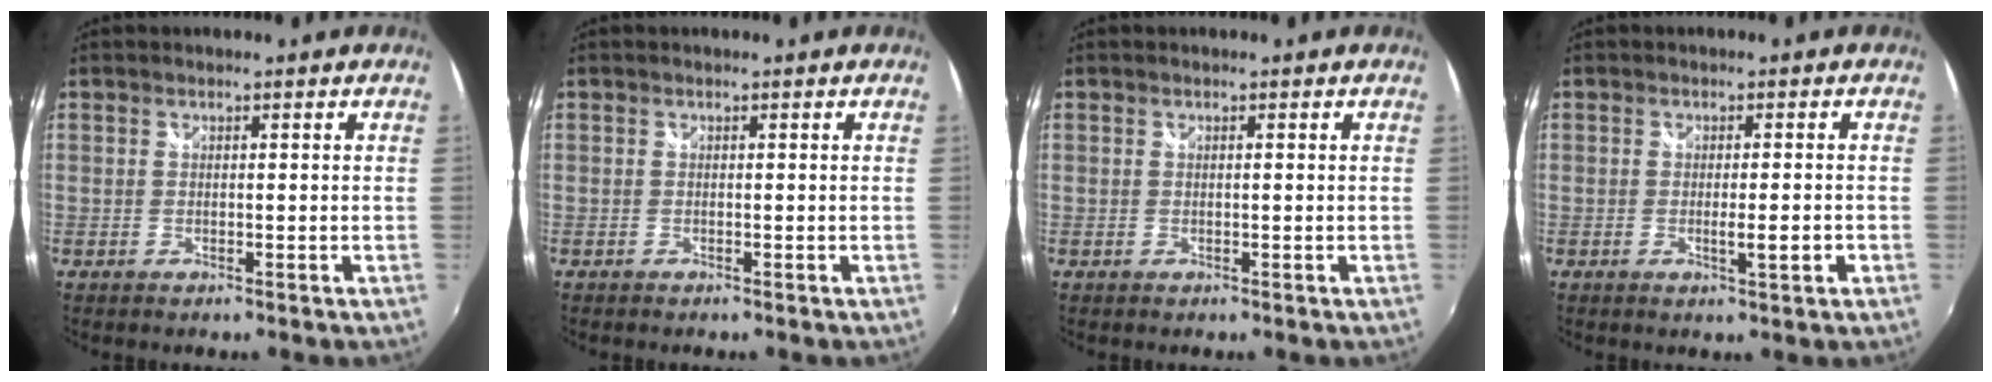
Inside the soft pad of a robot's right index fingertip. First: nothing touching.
{"total": 0.0}
{"total": 0.0}
{"total": 3.4, "force": [-0.9, 0.3, 3.3], "torque": [-0.051, -0.007, -0.013]}